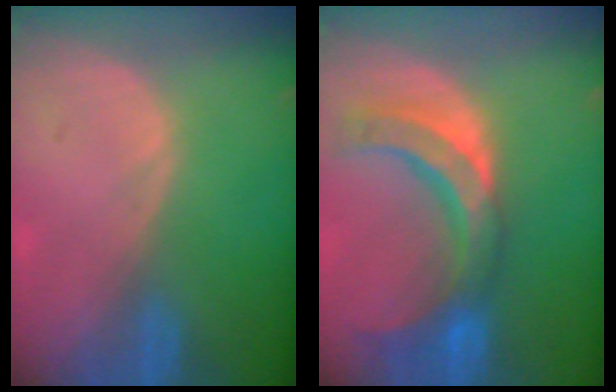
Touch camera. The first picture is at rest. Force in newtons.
{"total": 10.6, "press": 9.3, "slide": 4.9}